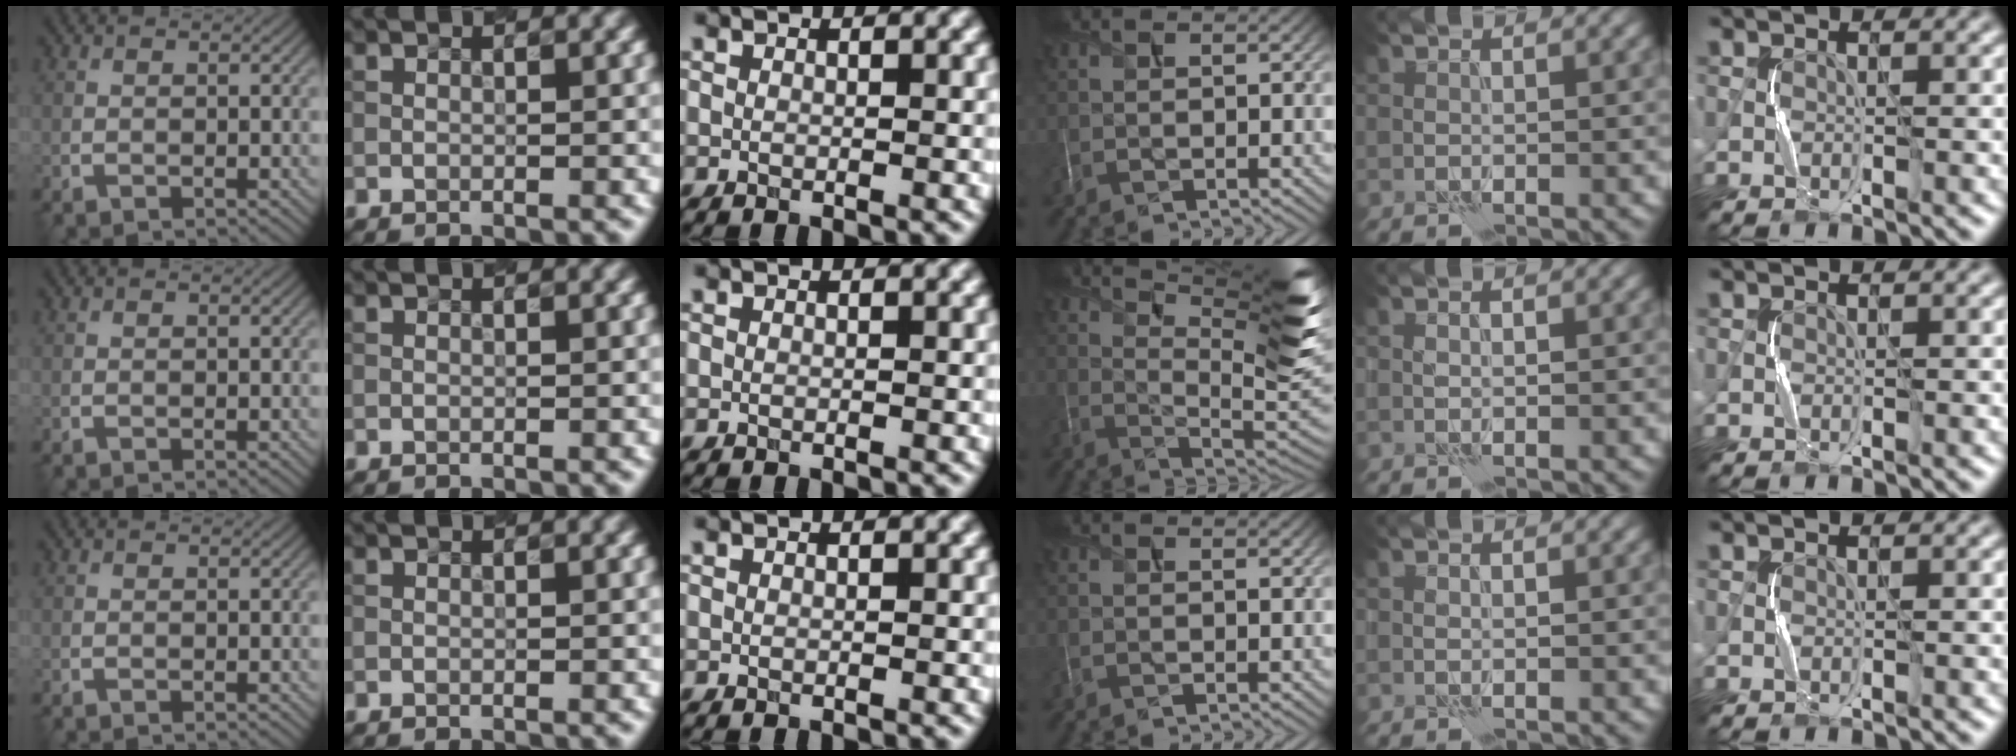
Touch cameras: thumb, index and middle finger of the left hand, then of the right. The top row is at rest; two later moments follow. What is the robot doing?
{"motion": "squeeze", "object": "paper clamp"}